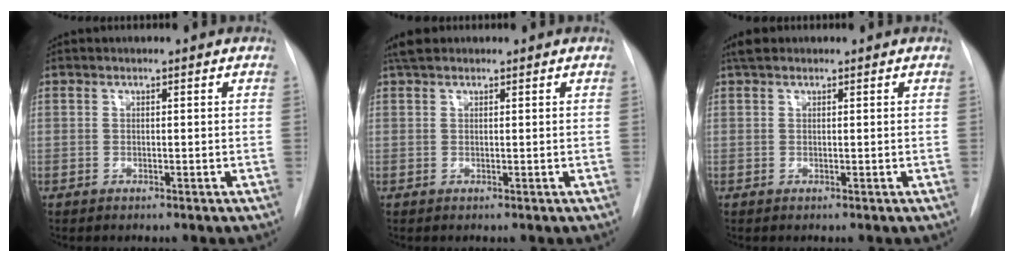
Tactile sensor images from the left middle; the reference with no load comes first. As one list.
[{"total": 2.5, "force": [2.1, 1.0, 1.0], "torque": [-0.019, 0.015, 0.036]}, {"total": 2.1, "force": [1.7, 0.8, 0.9], "torque": [-0.016, 0.015, 0.030]}]